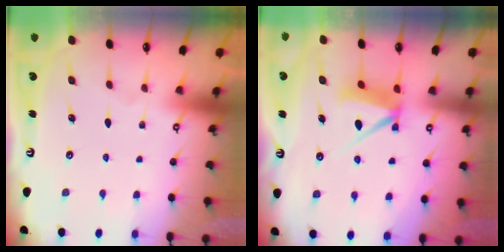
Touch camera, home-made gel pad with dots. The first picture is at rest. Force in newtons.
{"total": 6.8, "press": 6.8, "slide": 0.7}